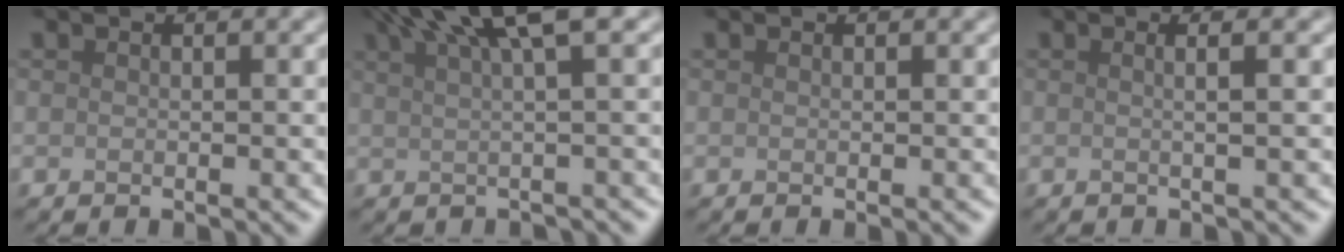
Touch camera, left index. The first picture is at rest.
{"total": 6.4, "force": [3.6, 1.4, 5.2], "torque": [-0.056, 0.025, 0.055]}
{"total": 0.7, "force": [0.0, 0.2, 0.6], "torque": [-0.002, 0.001, -0.003]}
{"total": 2.8, "force": [0.4, 1.1, 2.5], "torque": [-0.019, 0.008, -0.026]}